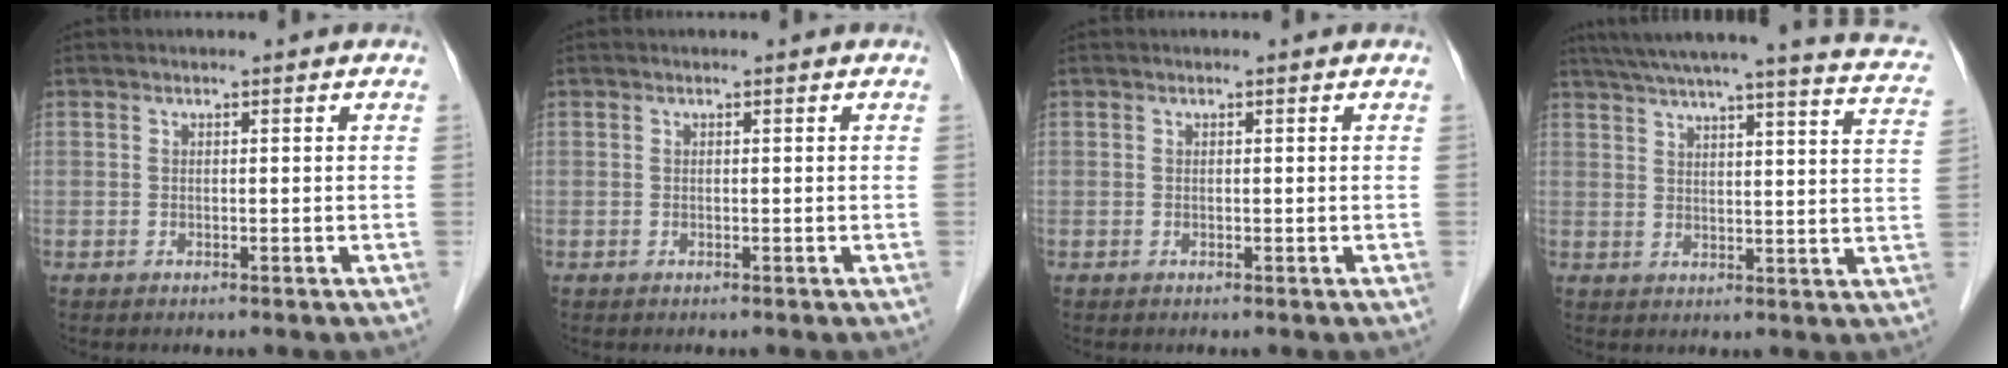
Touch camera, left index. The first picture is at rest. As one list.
[{"total": 0.0}, {"total": 0.0}, {"total": 24.5, "force": [21.2, 1.7, 12.1], "torque": [-0.177, -0.015, 0.253]}]